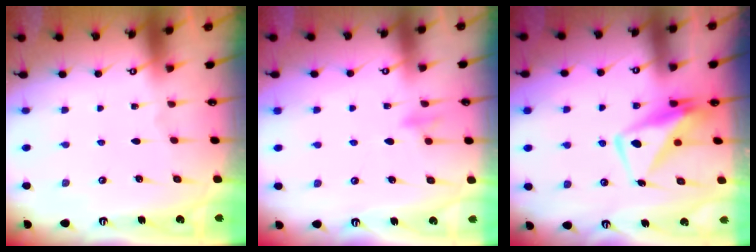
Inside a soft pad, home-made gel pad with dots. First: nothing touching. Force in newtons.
{"total": 8.2, "press": 8.1, "slide": 1.5}
{"total": 10.3, "press": 10.2, "slide": 1.0}